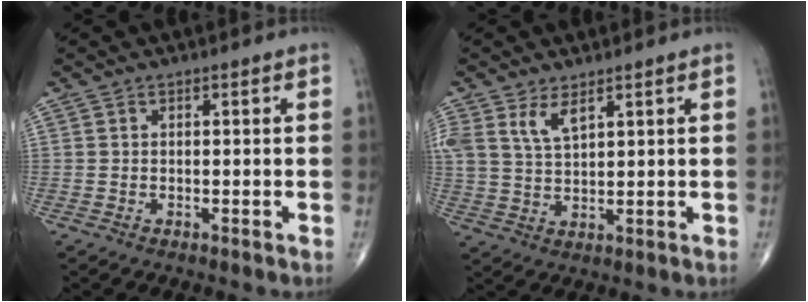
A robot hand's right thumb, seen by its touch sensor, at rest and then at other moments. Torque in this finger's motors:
{"motor_torque": [0.07, 0.14, 0.59, 0.49, 0.07]}